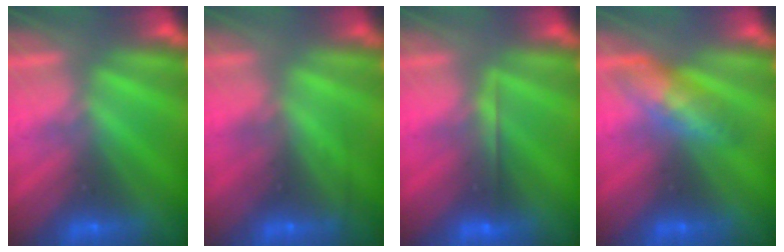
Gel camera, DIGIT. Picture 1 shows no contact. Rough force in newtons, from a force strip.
{"total": 2.4}
{"total": 2.7}
{"total": 4.9}